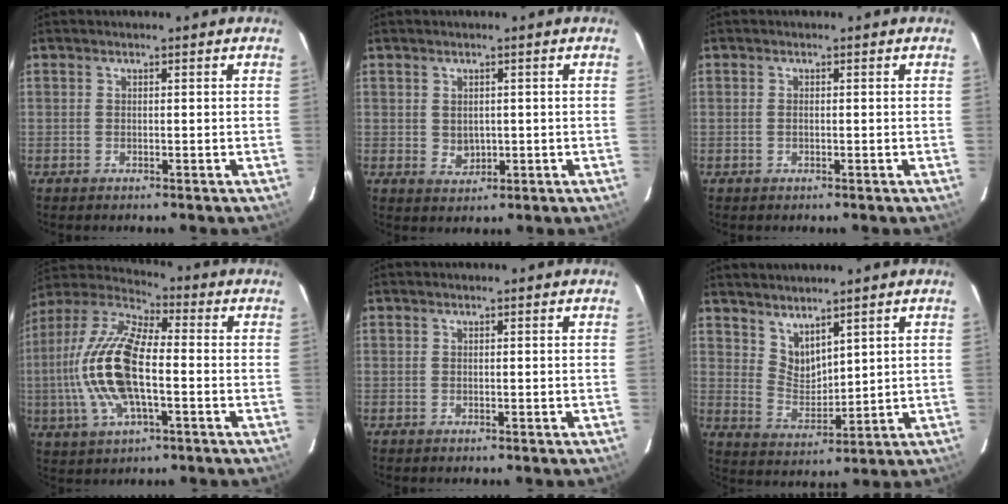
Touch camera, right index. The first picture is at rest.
{"total": 2.8, "force": [0.2, 2.3, 1.5], "torque": [-0.023, 0.000, 0.011]}
{"total": 0.6, "force": [0.0, 0.3, 0.5], "torque": [-0.011, 0.000, -0.002]}
{"total": 17.9, "force": [-2.2, 6.9, 16.4], "torque": [-0.341, 0.004, -0.051]}
{"total": 0.0}
{"total": 6.0, "force": [4.7, 2.5, 2.7], "torque": [-0.044, -0.006, 0.098]}